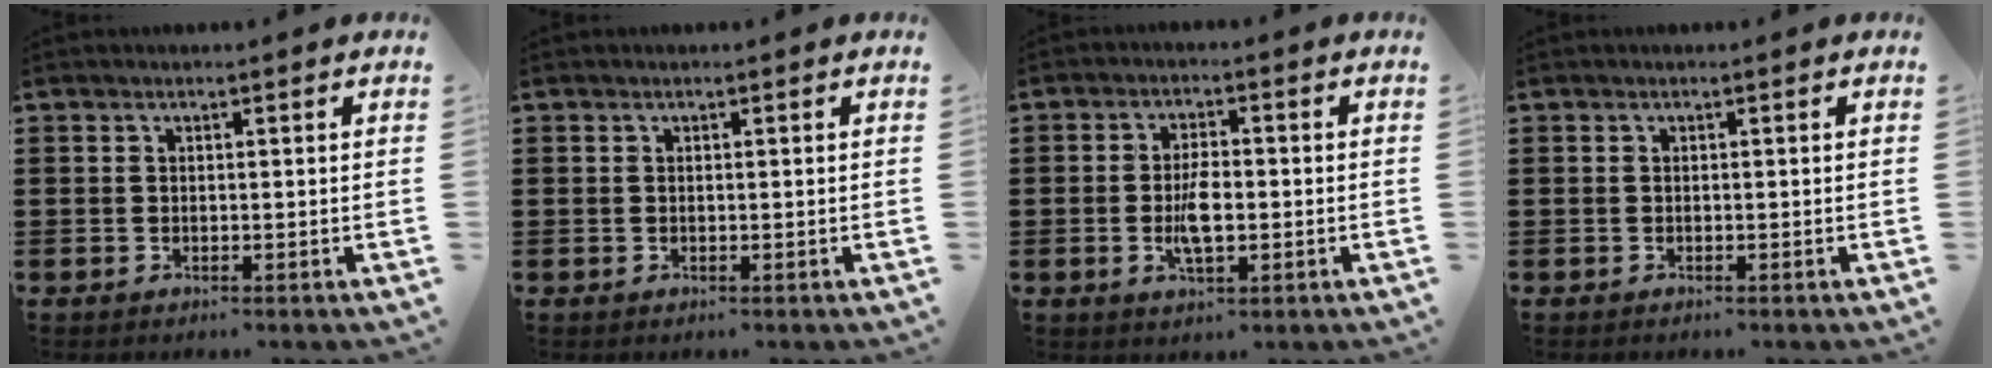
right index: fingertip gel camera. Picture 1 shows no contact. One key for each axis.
{"total": 0.0}
{"total": 5.0, "fx": -0.9, "fy": 1.9, "fz": 4.6, "tx": -0.094, "ty": -0.001, "tz": -0.019}
{"total": 0.0}